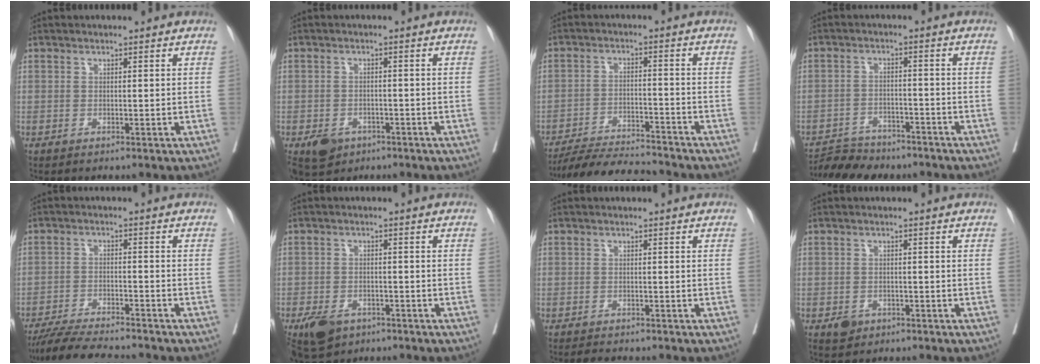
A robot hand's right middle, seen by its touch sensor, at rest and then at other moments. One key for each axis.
{"total": 4.7, "fx": -2.9, "fy": 3.3, "fz": 1.8, "tx": -0.026, "ty": 0.001, "tz": -0.039}
{"total": 11.1, "fx": -10.6, "fy": 0.6, "fz": 3.3, "tx": -0.047, "ty": -0.010, "tz": -0.174}
{"total": 7.3, "fx": -6.8, "fy": 2.5, "fz": 1.0, "tx": -0.013, "ty": 0.001, "tz": -0.107}
{"total": 10.7, "fx": -9.6, "fy": 0.8, "fz": 4.5, "tx": -0.070, "ty": -0.017, "tz": -0.156}
{"total": 6.0, "fx": -3.8, "fy": 3.6, "fz": 2.8, "tx": -0.049, "ty": -0.003, "tz": -0.058}
{"total": 1.8, "fx": -1.6, "fy": 0.6, "fz": 0.4, "tx": -0.010, "ty": -0.004, "tz": -0.023}
{"total": 2.2, "fx": -1.3, "fy": 1.7, "fz": 0.8, "tx": -0.009, "ty": 0.003, "tz": -0.014}